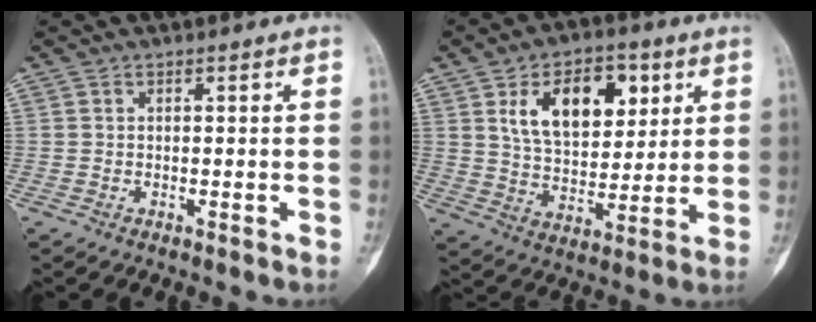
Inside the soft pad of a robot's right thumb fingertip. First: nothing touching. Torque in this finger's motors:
{"motor_torque": [-0.39, 0.76, 1.06, 0.45, 0.32]}